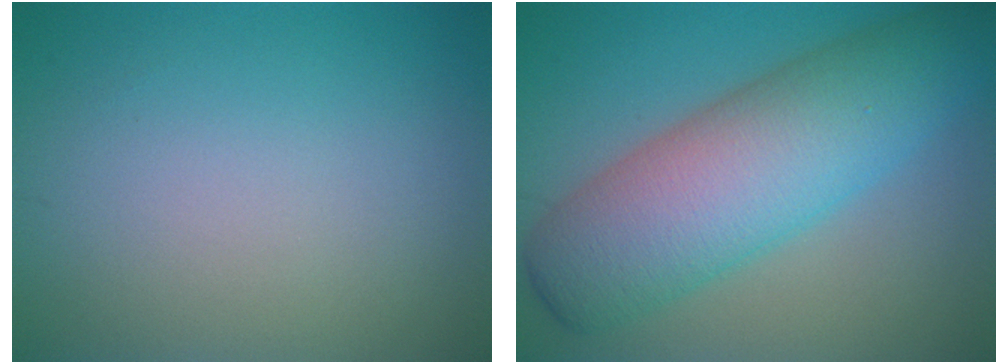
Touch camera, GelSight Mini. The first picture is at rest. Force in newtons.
{"total": 10.1, "press": 10.1, "slide": 0.3}